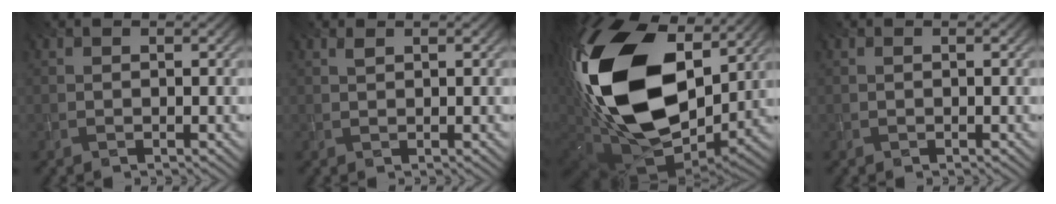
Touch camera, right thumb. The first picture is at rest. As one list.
[{"total": 0.7, "force": [0.5, 0.1, 0.5], "torque": [-0.013, 0.001, 0.011]}, {"total": 22.6, "force": [4.8, 14.8, 16.5], "torque": [-0.400, -0.013, 0.092]}, {"total": 0.0}]